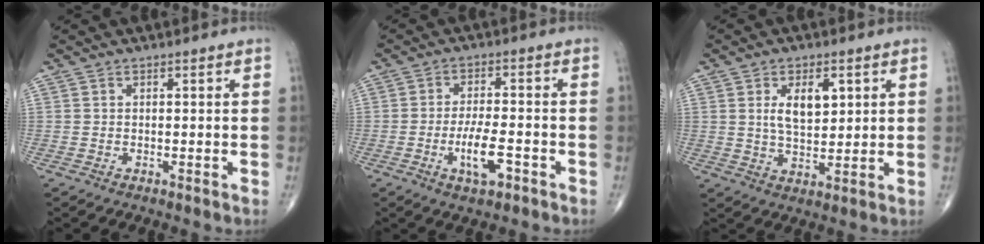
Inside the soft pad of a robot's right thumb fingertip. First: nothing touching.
{"total": 6.8, "force": [-2.8, 2.3, 5.8], "torque": [-0.101, 0.008, -0.048]}
{"total": 7.4, "force": [2.2, 3.9, 5.9], "torque": [-0.083, -0.015, 0.043]}